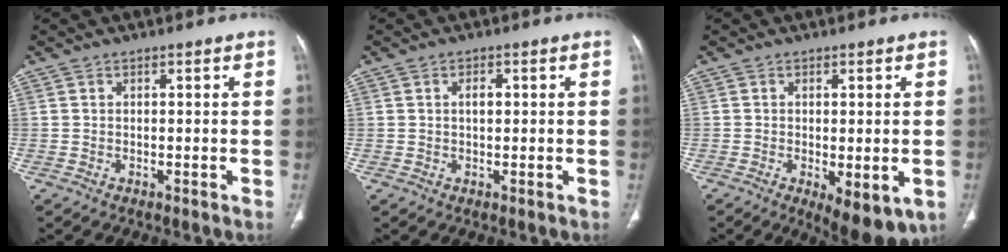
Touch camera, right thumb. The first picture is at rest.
{"total": 1.8, "force": [0.3, 1.0, 1.5], "torque": [-0.025, 0.003, 0.004]}
{"total": 8.7, "force": [-2.8, 3.4, 7.5], "torque": [-0.100, -0.016, -0.034]}